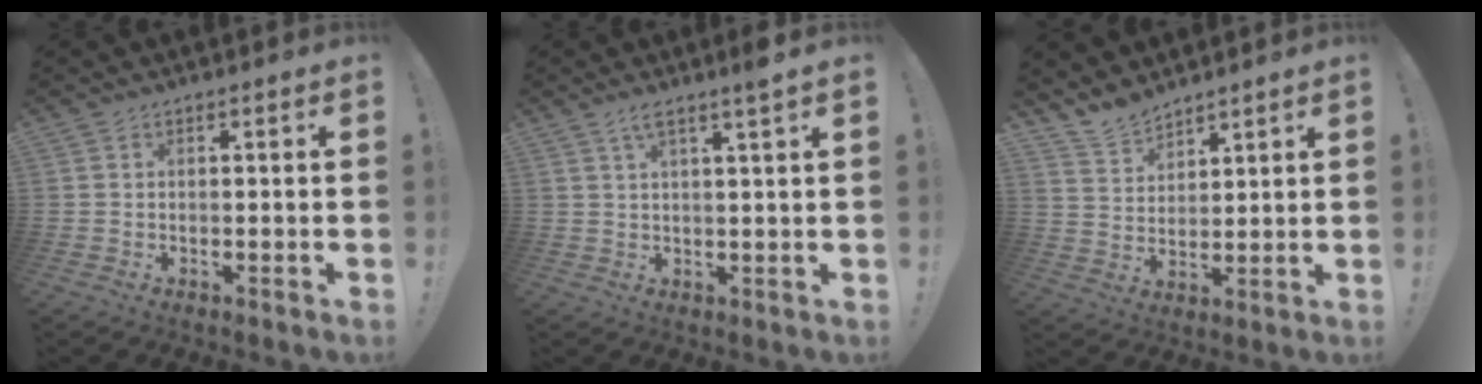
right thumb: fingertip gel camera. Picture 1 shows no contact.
{"total": 4.4, "force": [2.5, -0.3, 3.6], "torque": [-0.066, -0.006, 0.038]}
{"total": 7.8, "force": [7.2, 2.8, 1.0], "torque": [-0.029, -0.053, 0.141]}